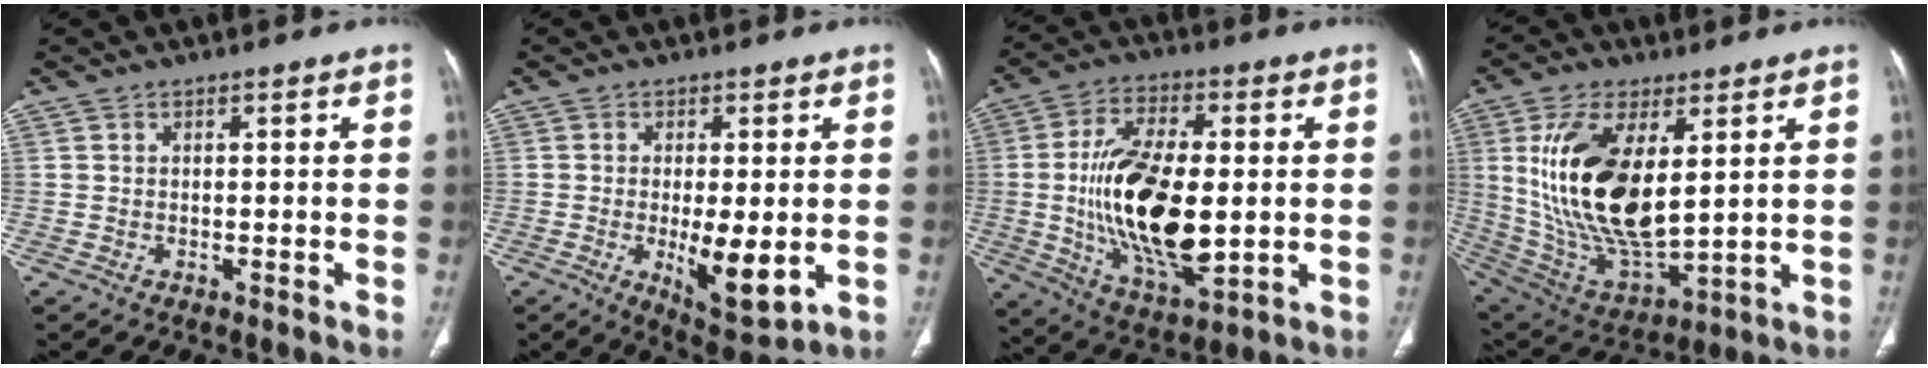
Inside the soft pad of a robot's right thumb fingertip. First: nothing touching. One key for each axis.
{"total": 9.9, "fx": -1.7, "fy": 3.5, "fz": 9.1, "tx": -0.137, "ty": -0.025, "tz": -0.016}
{"total": 21.1, "fx": -0.7, "fy": 9.8, "fz": 18.7, "tx": -0.335, "ty": -0.012, "tz": -0.003}
{"total": 21.5, "fx": 4.6, "fy": 10.0, "fz": 18.4, "tx": -0.354, "ty": -0.030, "tz": 0.101}